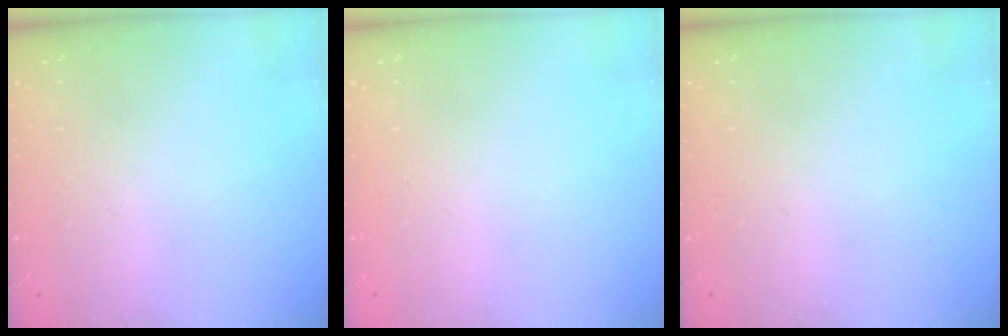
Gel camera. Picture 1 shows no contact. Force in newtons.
{"total": 0.6, "press": 0.0, "slide": 0.6}
{"total": 0.0}